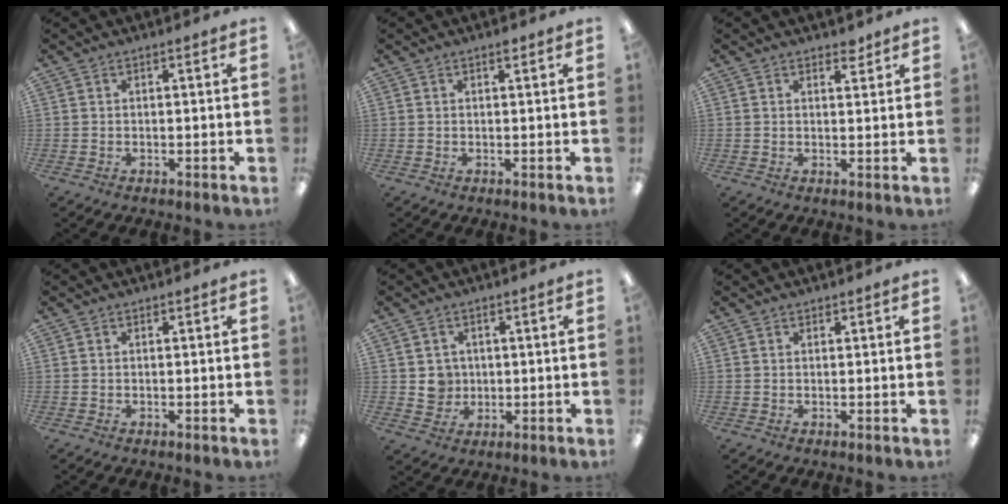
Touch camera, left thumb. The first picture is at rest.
{"total": 0.9, "force": [0.7, 0.3, 0.5], "torque": [-0.004, -0.002, 0.010]}
{"total": 2.5, "force": [2.1, 1.2, 0.7], "torque": [0.002, -0.009, 0.036]}
{"total": 0.0}
{"total": 4.9, "force": [1.0, 4.7, 0.6], "torque": [-0.001, 0.002, 0.019]}
{"total": 0.8, "force": [0.6, 0.5, 0.0], "torque": [-0.001, 0.001, 0.012]}